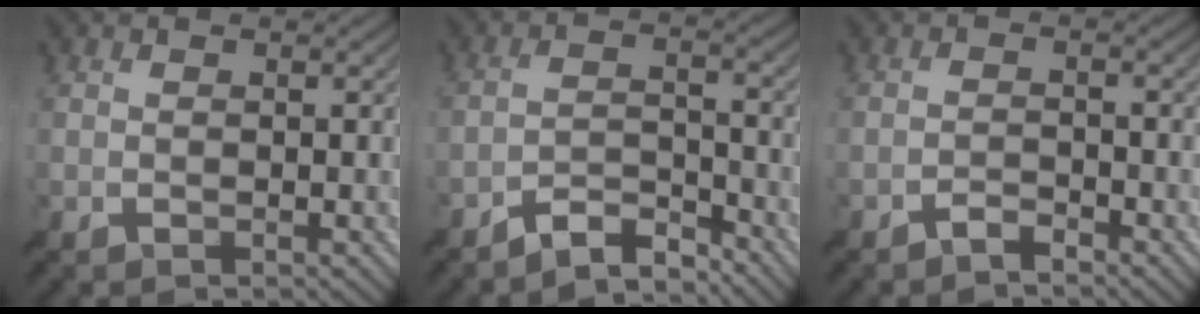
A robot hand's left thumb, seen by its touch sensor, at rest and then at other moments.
{"total": 5.1, "force": [-4.6, 1.2, 1.9], "torque": [-0.038, 0.002, -0.091]}
{"total": 1.7, "force": [-1.5, 0.3, 0.7], "torque": [-0.014, 0.003, -0.033]}